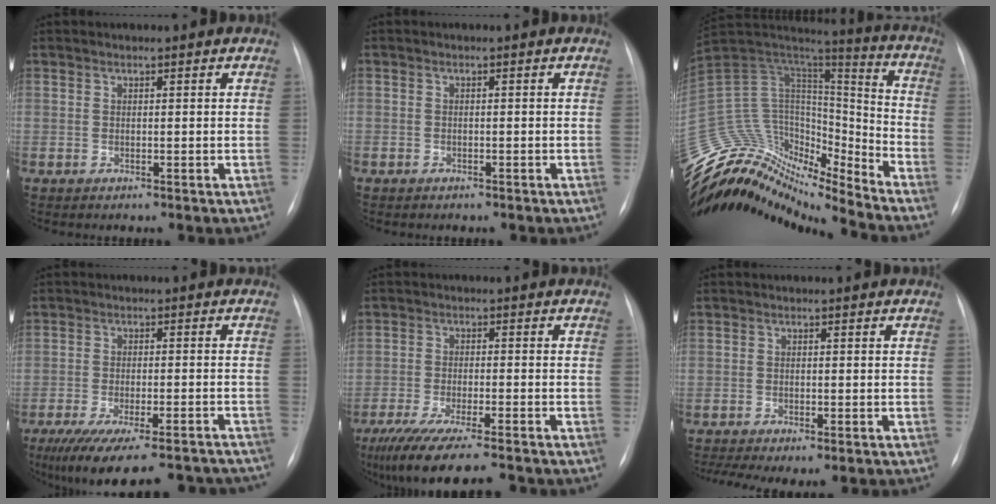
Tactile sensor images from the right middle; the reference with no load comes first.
{"total": 1.0, "force": [-0.7, 0.6, 0.2], "torque": [-0.008, 0.002, -0.011]}
{"total": 23.0, "force": [-21.8, 4.6, 5.7], "torque": [-0.119, 0.078, -0.360]}
{"total": 19.8, "force": [-16.9, 4.1, 9.3], "torque": [-0.124, -0.016, -0.224]}
{"total": 13.8, "force": [-11.1, 1.6, 8.0], "torque": [-0.136, -0.036, -0.176]}
{"total": 9.1, "force": [-7.1, 2.4, 5.1], "torque": [-0.079, 0.003, -0.102]}